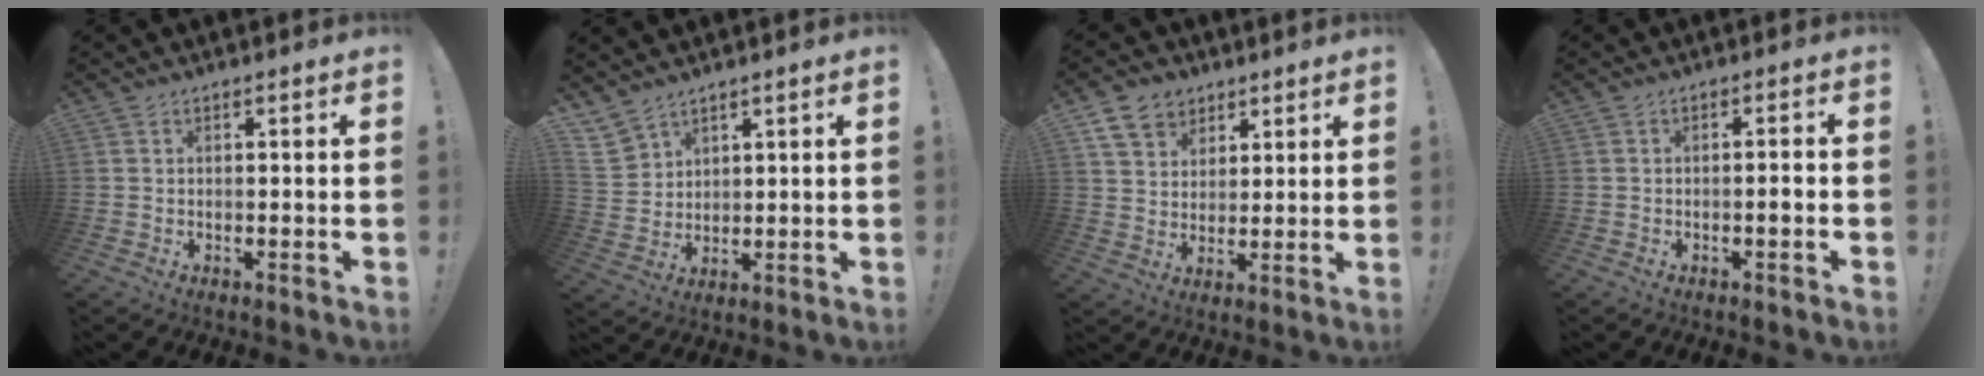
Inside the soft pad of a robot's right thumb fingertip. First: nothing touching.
{"total": 7.2, "force": [5.8, 4.2, 0.8], "torque": [-0.018, -0.037, 0.116]}
{"total": 10.0, "force": [5.9, 7.4, 3.2], "torque": [-0.052, -0.028, 0.117]}
{"total": 2.4, "force": [-1.0, -0.3, 2.1], "torque": [-0.036, -0.001, -0.017]}